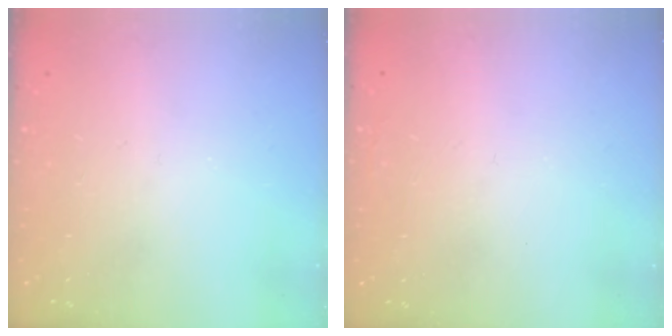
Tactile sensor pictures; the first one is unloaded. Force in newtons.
{"total": 1.6, "press": 1.6, "slide": 0.1}